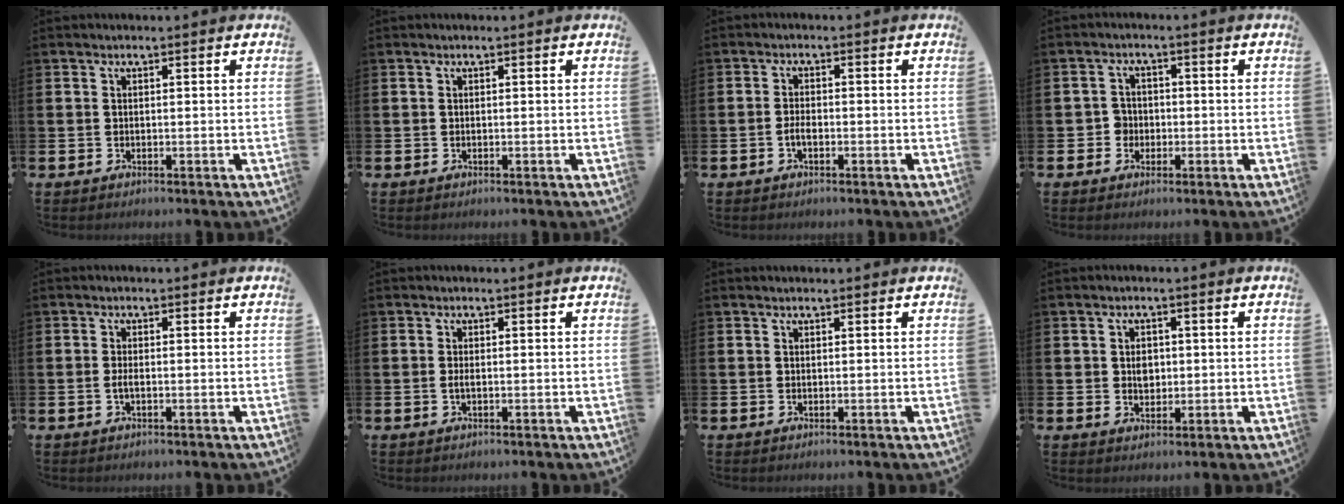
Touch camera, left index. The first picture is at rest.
{"total": 0.0}
{"total": 1.7, "force": [-0.6, 0.8, 1.4], "torque": [-0.022, 0.000, -0.014]}
{"total": 2.6, "force": [-0.7, 2.4, 0.4], "torque": [-0.015, 0.005, -0.021]}
{"total": 1.2, "force": [-0.3, 0.4, 1.1], "torque": [-0.025, 0.001, -0.006]}
{"total": 0.9, "force": [-0.2, 0.3, 0.9], "torque": [-0.021, 0.003, -0.003]}
{"total": 0.0}
{"total": 2.5, "force": [0.4, 1.9, 1.5], "torque": [-0.013, 0.002, 0.002]}